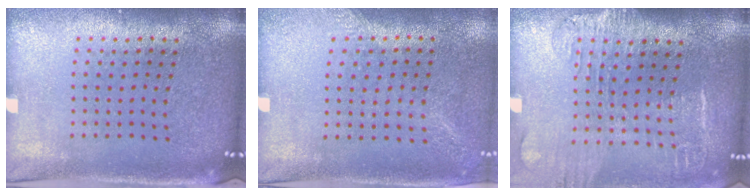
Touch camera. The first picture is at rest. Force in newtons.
{"total": 1.3, "press": 1.1, "slide": 0.7}
{"total": 1.9, "press": 1.6, "slide": 1.0}